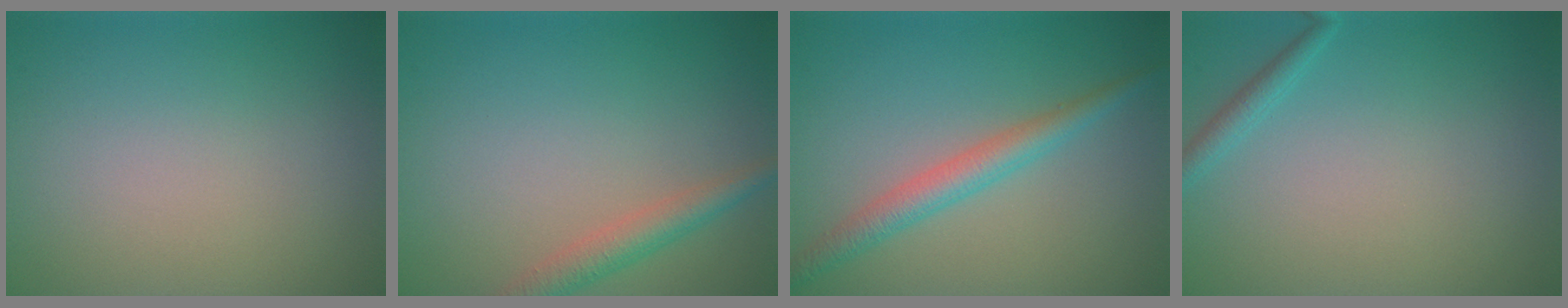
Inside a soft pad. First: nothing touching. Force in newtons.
{"total": 2.7, "press": 2.7, "slide": 0.1}
{"total": 3.0, "press": 3.0, "slide": 0.0}
{"total": 1.3, "press": 1.3, "slide": 0.1}